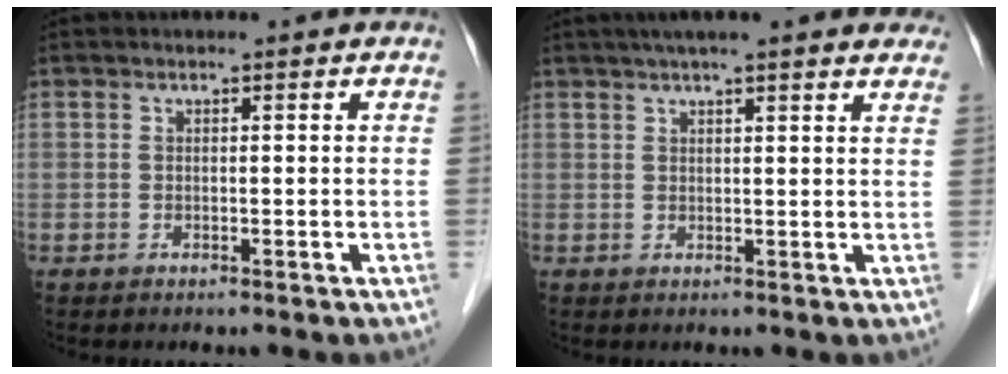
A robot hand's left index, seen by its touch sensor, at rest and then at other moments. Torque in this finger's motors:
{"motor_torque": [0.39, -0.91, 0.62, 0.17]}